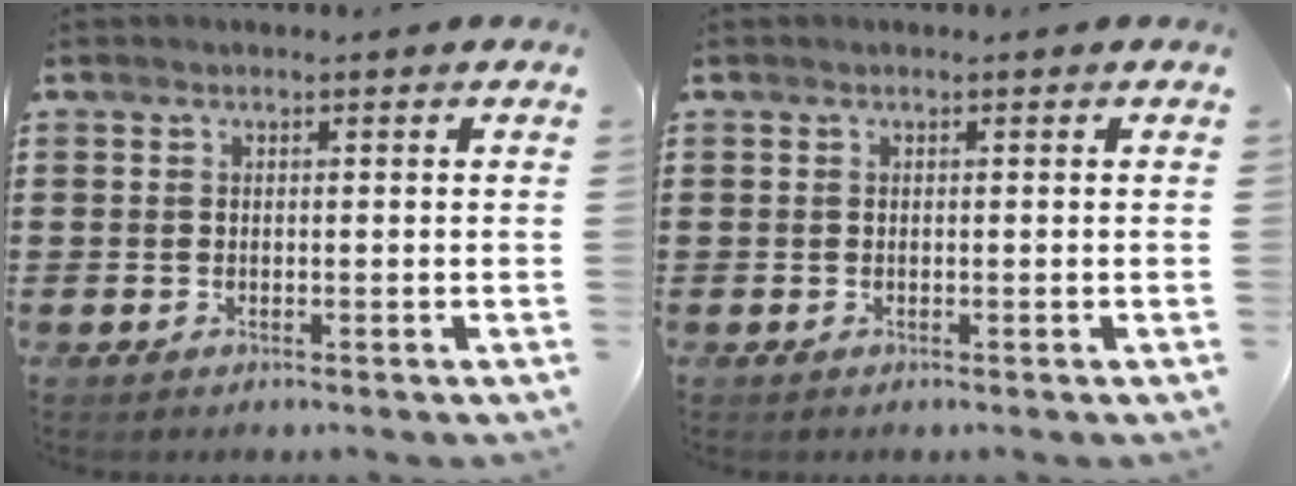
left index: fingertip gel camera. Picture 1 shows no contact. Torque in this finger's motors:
{"motor_torque": [0.00, 0.00, 0.00, 0.00]}